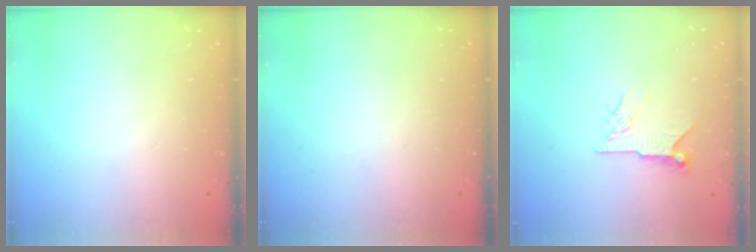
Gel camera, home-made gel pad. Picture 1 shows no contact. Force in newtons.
{"total": 0.0}
{"total": 7.2, "press": 7.2, "slide": 0.2}